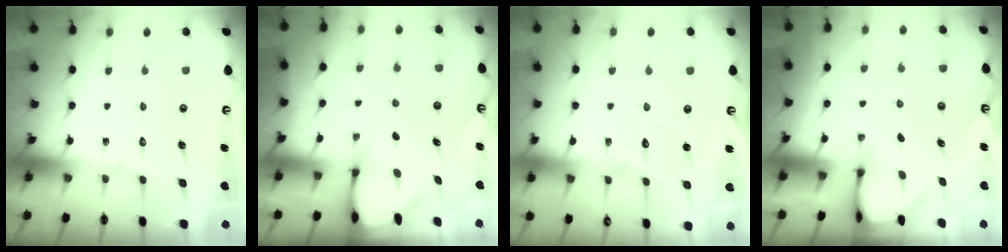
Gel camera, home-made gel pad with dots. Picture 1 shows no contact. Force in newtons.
{"total": 3.1, "press": 3.0, "slide": 0.4}
{"total": 6.5, "press": 6.5, "slide": 0.5}
{"total": 2.8, "press": 2.8, "slide": 0.2}